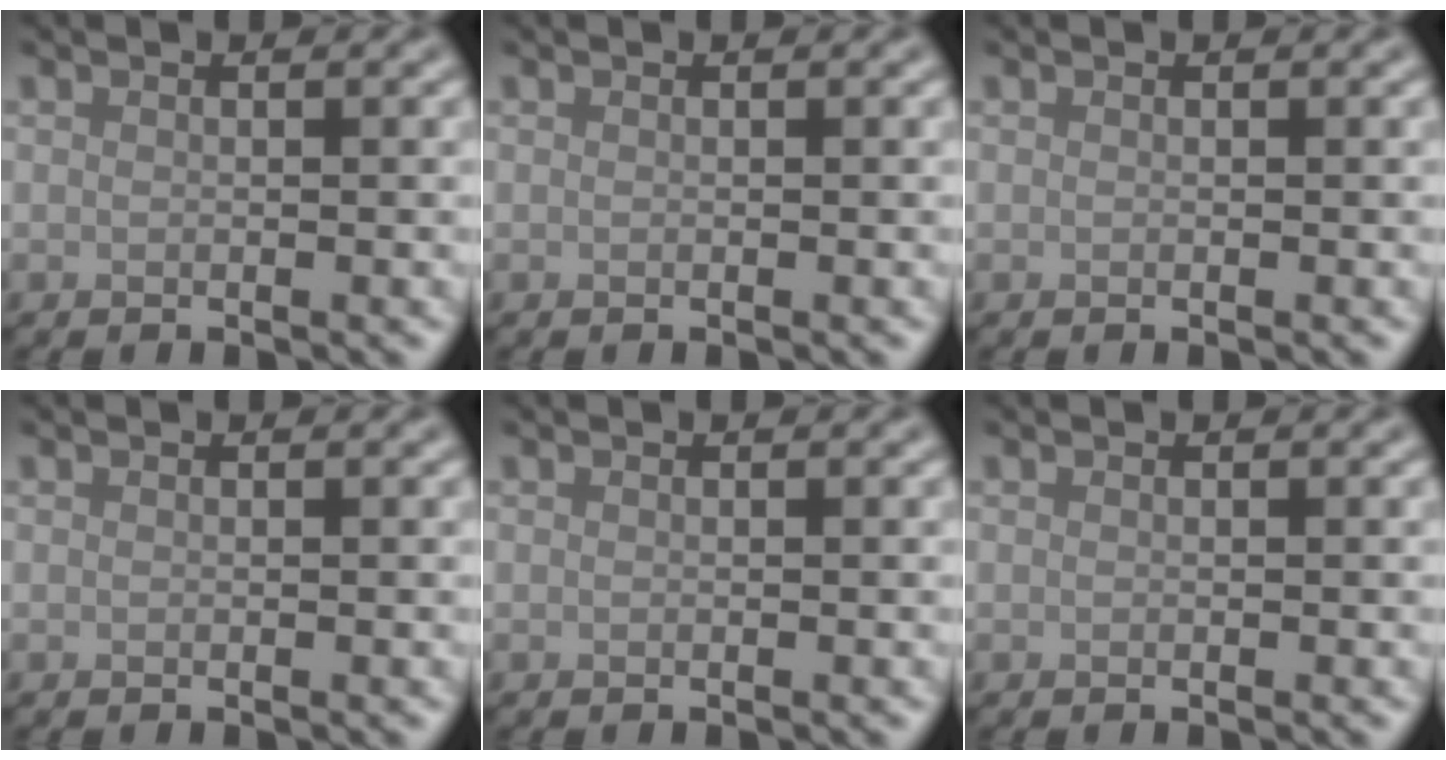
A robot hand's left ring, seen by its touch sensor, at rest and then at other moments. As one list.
[{"total": 0.0}, {"total": 0.0}, {"total": 0.0}, {"total": 0.0}, {"total": 0.0}]